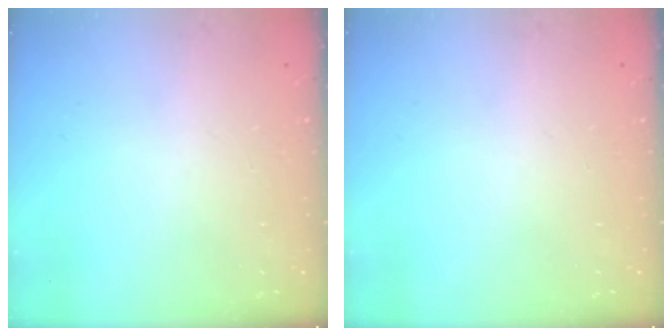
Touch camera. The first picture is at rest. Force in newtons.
{"total": 0.0}